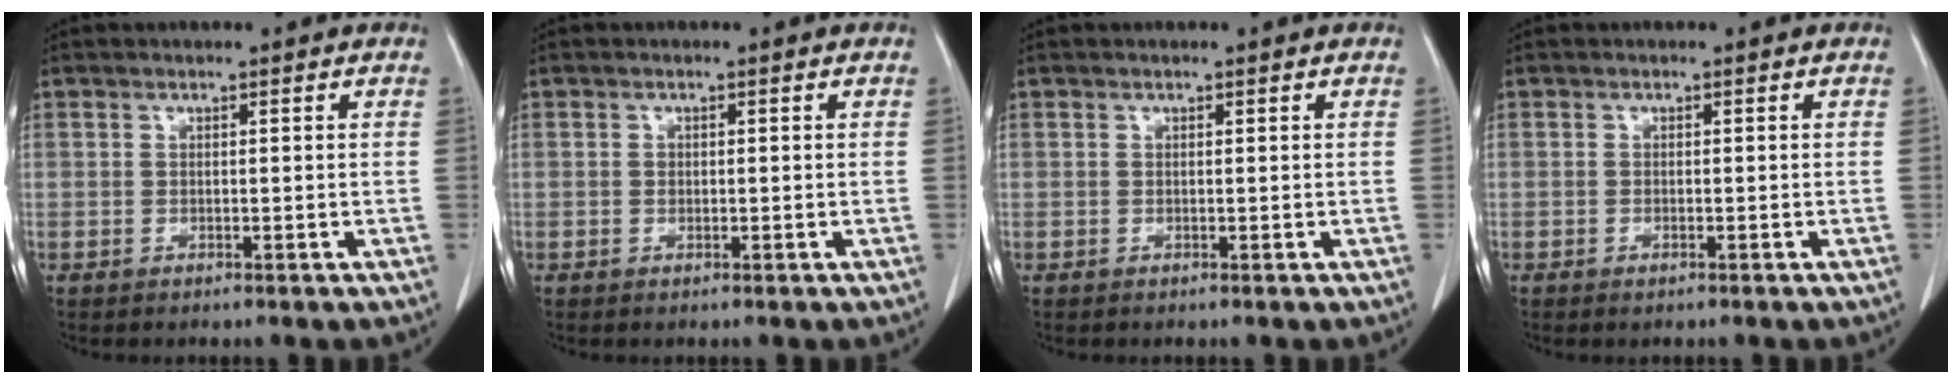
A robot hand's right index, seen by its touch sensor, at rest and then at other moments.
{"total": 0.7, "force": [0.0, 0.6, 0.3], "torque": [-0.004, 0.002, 0.000]}
{"total": 0.0}
{"total": 0.6, "force": [-0.4, 0.2, 0.3], "torque": [-0.012, -0.002, -0.003]}